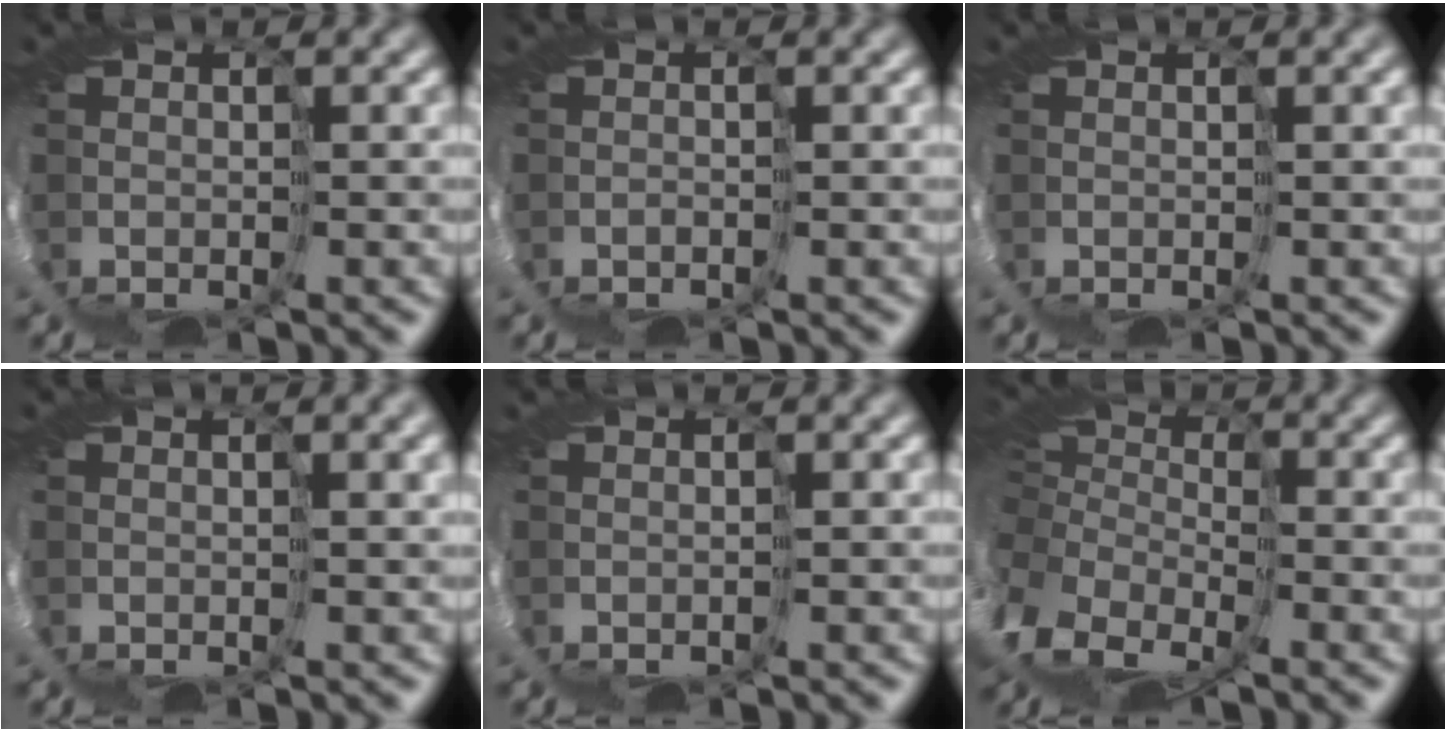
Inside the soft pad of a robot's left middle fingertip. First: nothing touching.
{"total": 0.6, "force": [-0.2, -0.3, -0.4], "torque": [0.002, -0.001, -0.011]}
{"total": 0.7, "force": [0.4, 0.0, 0.6], "torque": [-0.012, 0.002, 0.002]}
{"total": 3.2, "force": [1.4, 0.9, 2.7], "torque": [-0.049, 0.007, 0.021]}
{"total": 0.7, "force": [0.1, -0.5, -0.5], "torque": [0.009, -0.001, -0.003]}
{"total": 10.5, "force": [-3.6, 7.9, 6.0], "torque": [-0.172, -0.014, -0.044]}